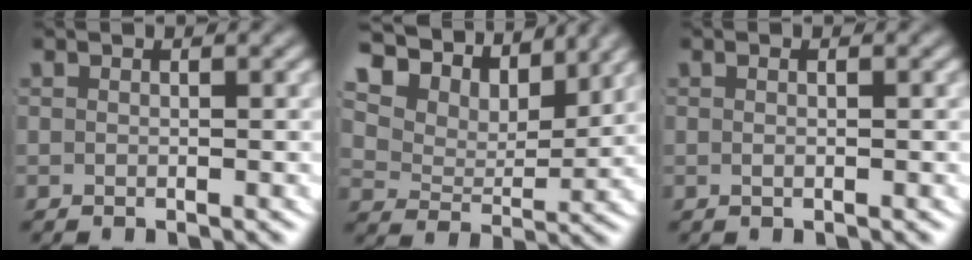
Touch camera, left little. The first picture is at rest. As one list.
[{"total": 11.6, "force": [7.1, 6.8, 6.2], "torque": [-0.117, 0.029, 0.100]}, {"total": 0.6, "force": [-0.2, -0.2, 0.5], "torque": [-0.010, -0.003, -0.002]}]